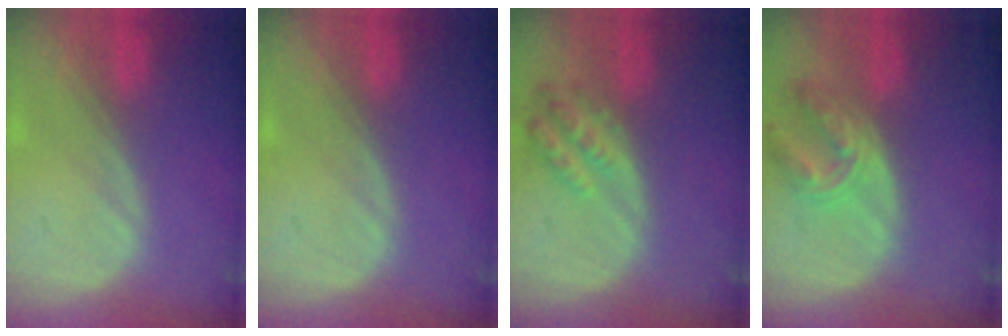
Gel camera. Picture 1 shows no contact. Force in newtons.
{"total": 0.0}
{"total": 5.4, "press": 5.0, "slide": 2.1}
{"total": 7.6, "press": 6.6, "slide": 3.6}